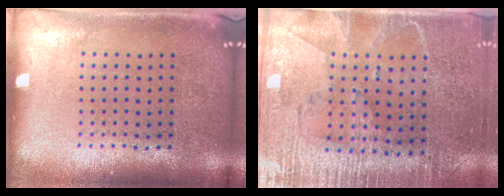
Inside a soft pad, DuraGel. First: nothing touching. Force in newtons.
{"total": 3.4, "press": 3.0, "slide": 1.4}